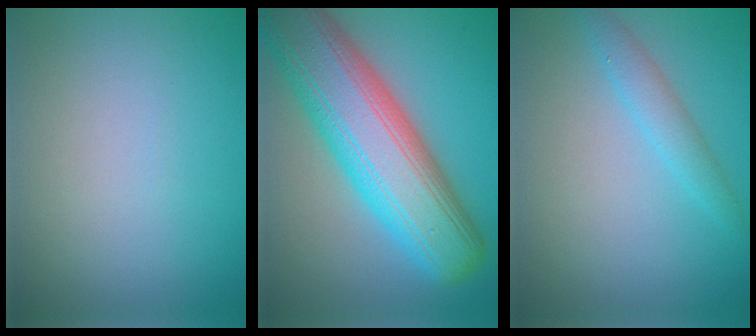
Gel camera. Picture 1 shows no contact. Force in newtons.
{"total": 12.9, "press": 12.9, "slide": 0.4}
{"total": 2.0, "press": 2.0, "slide": 0.1}